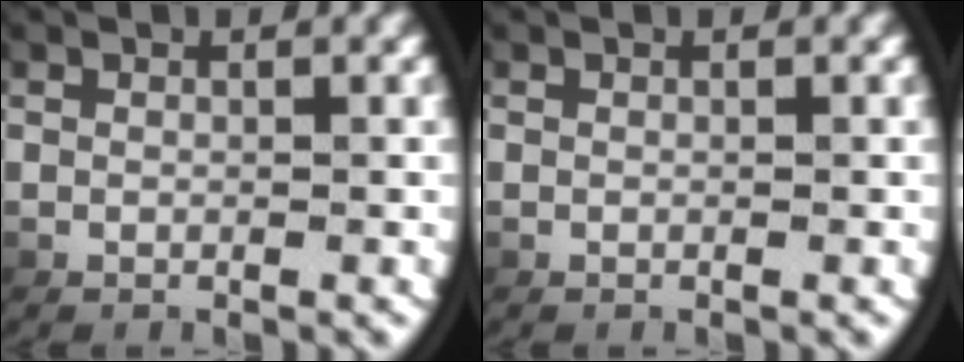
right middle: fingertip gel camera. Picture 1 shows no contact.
{"total": 0.0}